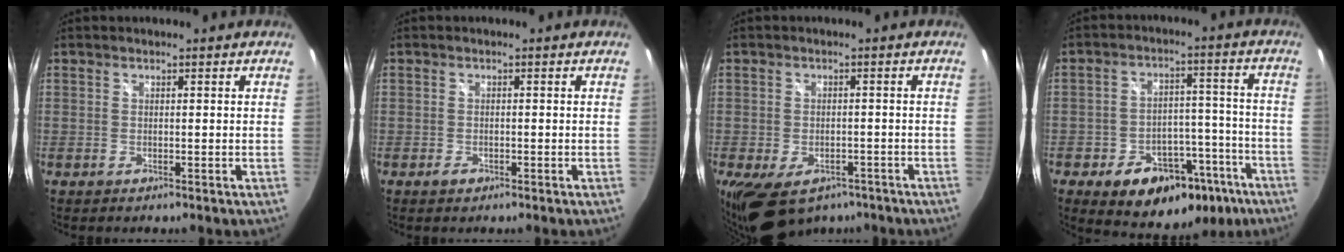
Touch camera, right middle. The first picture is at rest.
{"total": 1.6, "force": [-1.0, 0.8, 0.9], "torque": [-0.017, -0.004, -0.019]}
{"total": 11.6, "force": [-7.1, 6.7, 6.4], "torque": [-0.127, -0.023, -0.105]}
{"total": 19.5, "force": [-11.7, 11.7, 10.4], "torque": [-0.177, 0.025, -0.145]}